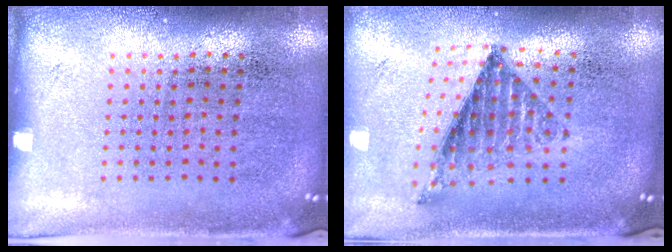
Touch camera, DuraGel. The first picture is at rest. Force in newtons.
{"total": 0.9, "press": 0.9, "slide": 0.3}